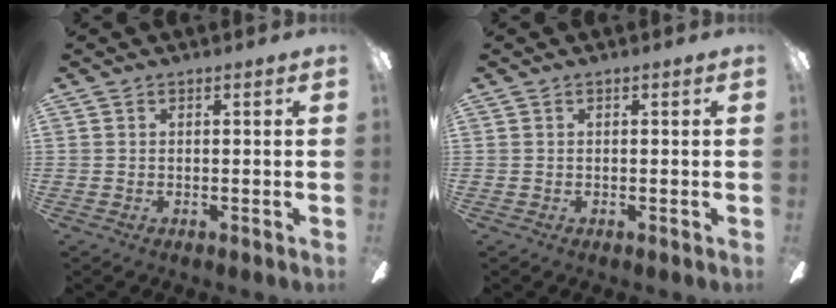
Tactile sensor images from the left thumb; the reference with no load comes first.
{"total": 0.0}